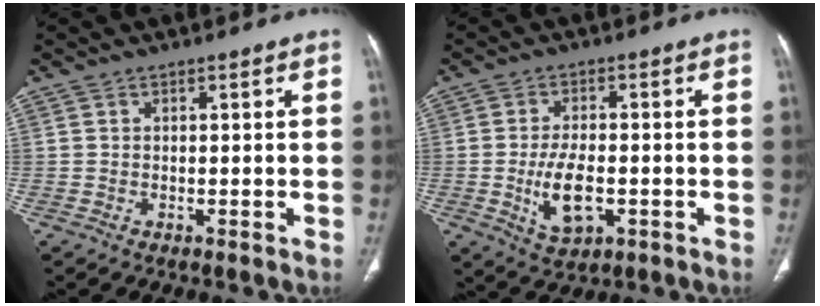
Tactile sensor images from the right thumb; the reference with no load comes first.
{"total": 8.0, "force": [-1.9, 4.1, 6.6], "torque": [-0.115, 0.001, -0.025]}